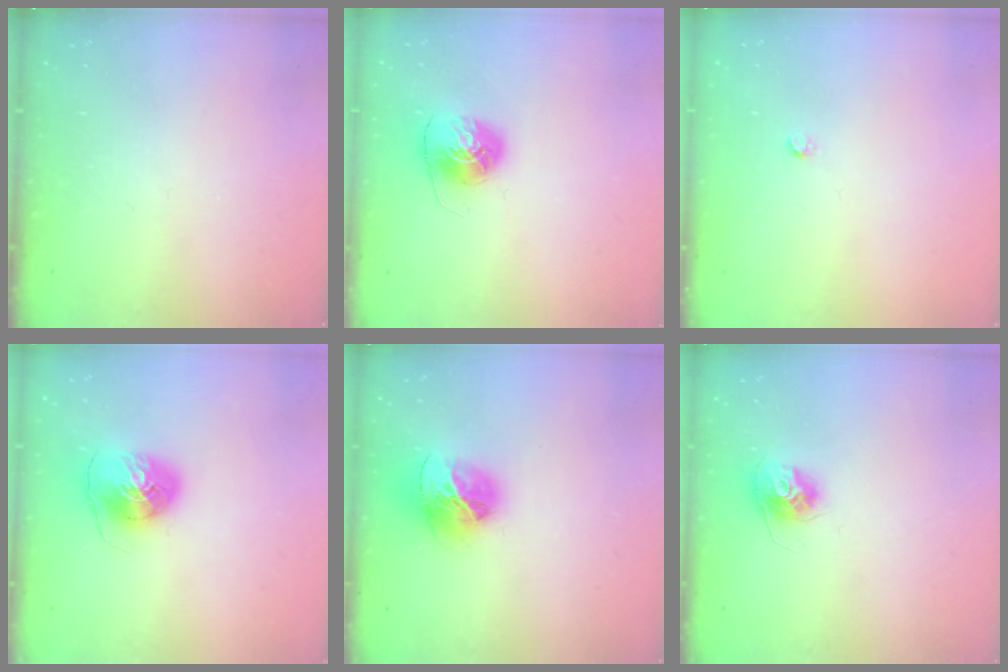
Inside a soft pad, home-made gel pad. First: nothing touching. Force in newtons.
{"total": 7.9, "press": 7.9, "slide": 0.1}
{"total": 2.4, "press": 2.4, "slide": 0.3}
{"total": 8.2, "press": 8.1, "slide": 0.8}
{"total": 16.0, "press": 15.9, "slide": 1.7}
{"total": 10.5, "press": 10.5, "slide": 0.5}